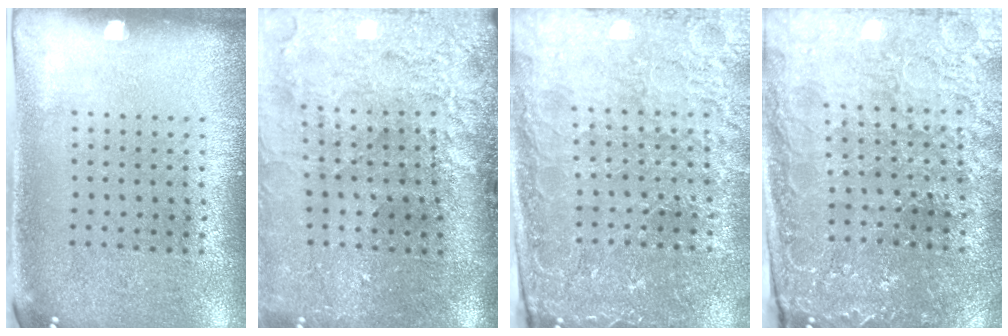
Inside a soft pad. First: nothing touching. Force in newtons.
{"total": 4.6, "press": 3.5, "slide": 3.0}
{"total": 3.7, "press": 3.6, "slide": 1.0}
{"total": 3.2, "press": 3.1, "slide": 0.4}